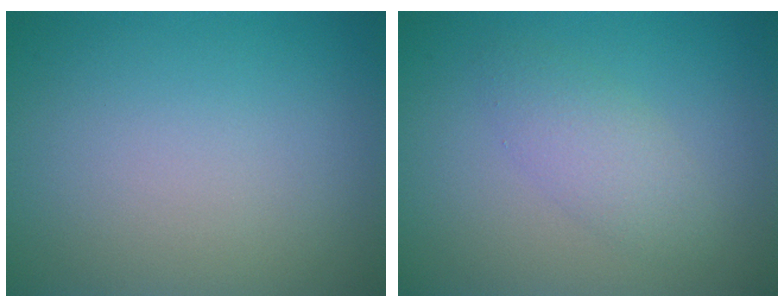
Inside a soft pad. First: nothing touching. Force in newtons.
{"total": 2.5, "press": 2.5, "slide": 0.0}